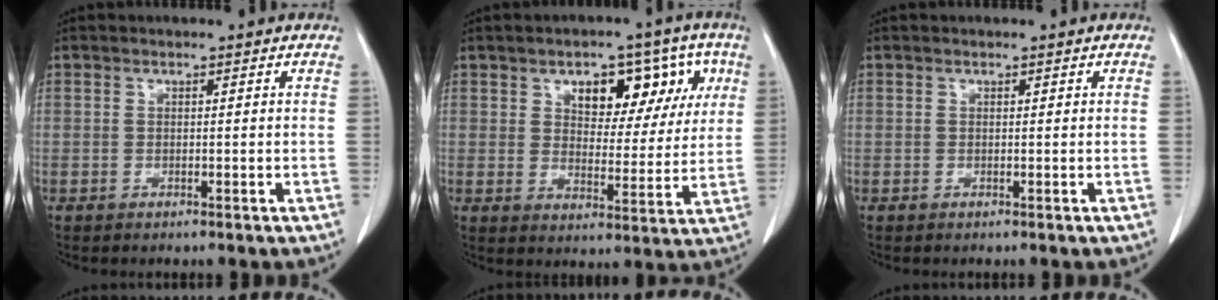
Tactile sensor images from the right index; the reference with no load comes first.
{"total": 11.4, "force": [5.1, 6.1, 8.2], "torque": [-0.099, 0.026, 0.075]}
{"total": 0.0}